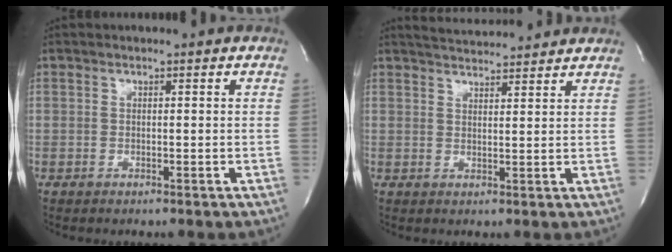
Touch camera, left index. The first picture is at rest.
{"total": 7.1, "force": [6.8, 0.5, 2.0], "torque": [-0.041, 0.020, 0.100]}